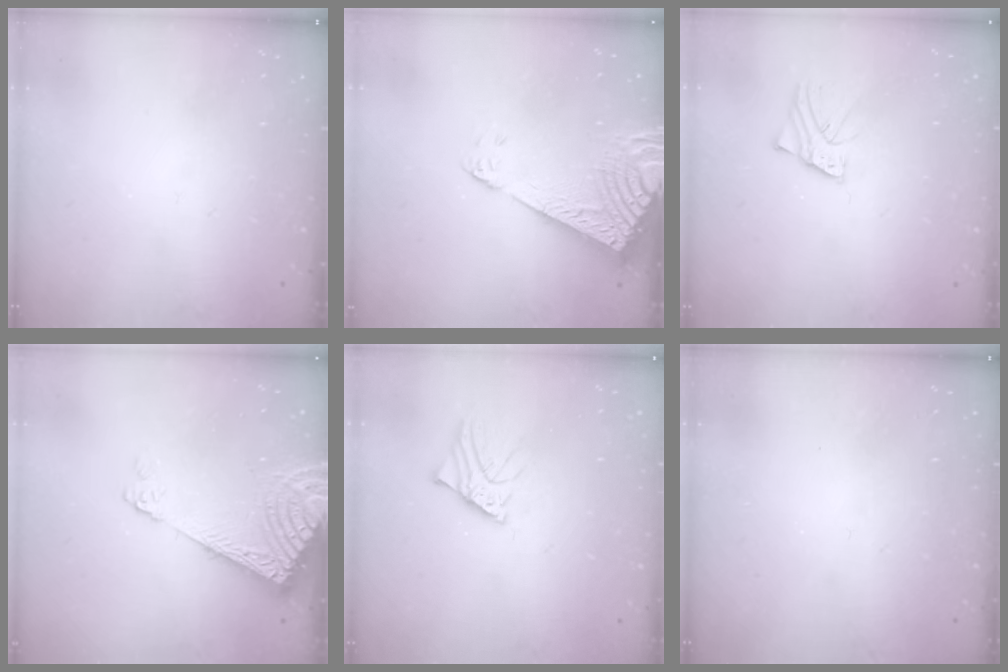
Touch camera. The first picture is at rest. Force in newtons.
{"total": 12.1, "press": 12.0, "slide": 1.5}
{"total": 3.0, "press": 2.9, "slide": 0.3}
{"total": 12.2, "press": 12.0, "slide": 2.2}
{"total": 3.7, "press": 3.7, "slide": 0.4}
{"total": 0.7, "press": 0.7, "slide": 0.0}